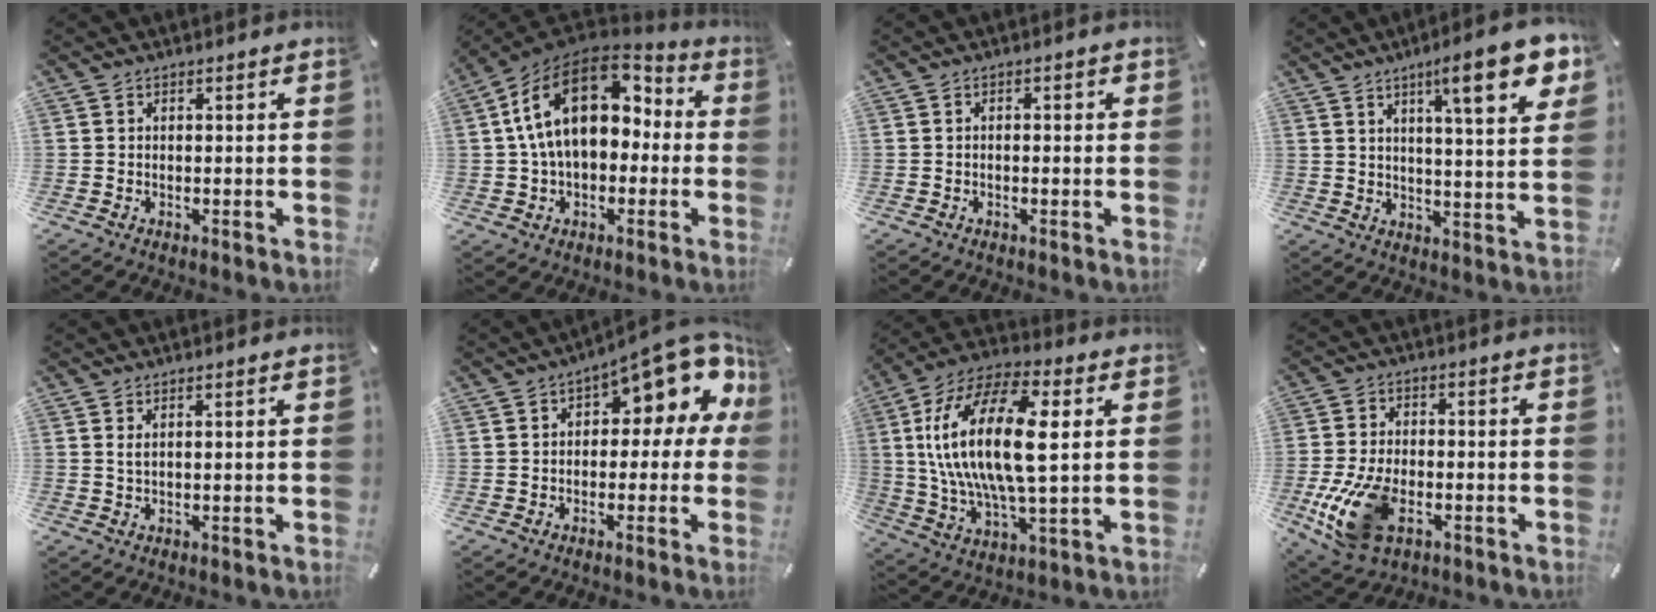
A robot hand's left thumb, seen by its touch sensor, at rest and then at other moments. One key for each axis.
{"total": 20.3, "fx": 4.5, "fy": 13.5, "fz": 14.6, "tx": -0.274, "ty": -0.004, "tz": 0.077}
{"total": 1.3, "fx": -0.5, "fy": 0.4, "fz": 1.1, "tx": -0.021, "ty": 0.003, "tz": -0.011}
{"total": 14.9, "fx": 7.8, "fy": 3.2, "fz": 12.3, "tx": -0.173, "ty": -0.035, "tz": 0.115}
{"total": 1.7, "fx": 0.9, "fy": 0.1, "fz": 1.3, "tx": -0.028, "ty": -0.001, "tz": 0.017}
{"total": 12.7, "fx": 6.8, "fy": 5.1, "fz": 9.5, "tx": -0.130, "ty": -0.052, "tz": 0.113}
{"total": 22.4, "fx": 4.0, "fy": 9.7, "fz": 19.8, "tx": -0.413, "ty": -0.004, "tz": 0.058}
{"total": 13.9, "fx": -4.0, "fy": 8.4, "fz": 10.3, "tx": -0.227, "ty": -0.001, "tz": -0.070}